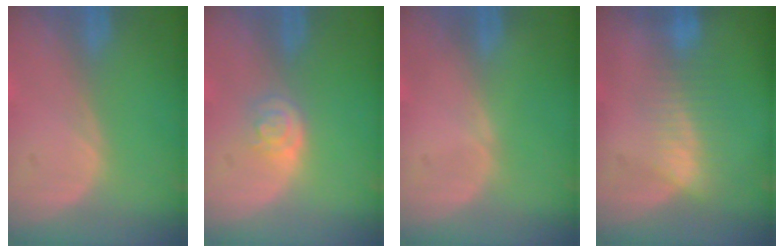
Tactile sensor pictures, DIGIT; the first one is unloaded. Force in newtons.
{"total": 3.2, "press": 3.2, "slide": 0.2}
{"total": 0.0}
{"total": 7.2, "press": 6.2, "slide": 3.8}